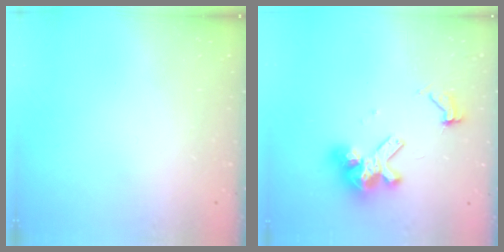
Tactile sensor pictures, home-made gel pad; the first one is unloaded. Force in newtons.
{"total": 11.0, "press": 10.9, "slide": 1.4}